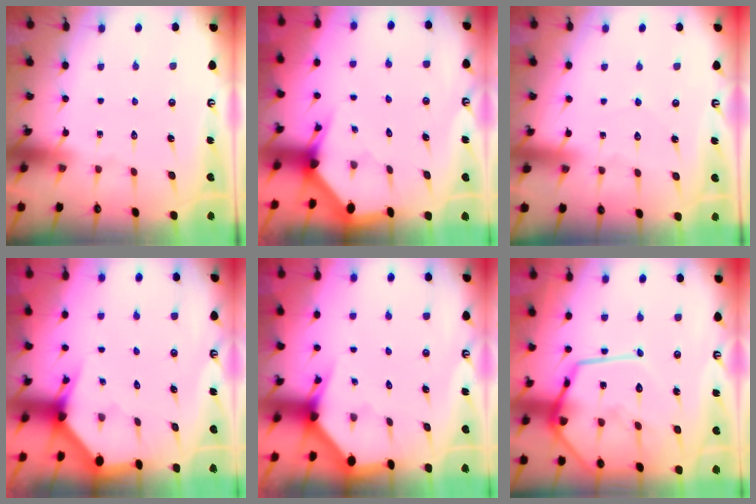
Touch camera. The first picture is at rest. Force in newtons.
{"total": 2.9, "press": 2.9, "slide": 0.1}
{"total": 2.9, "press": 2.9, "slide": 0.4}
{"total": 2.8, "press": 2.8, "slide": 0.2}
{"total": 2.8, "press": 2.8, "slide": 0.2}
{"total": 18.2, "press": 18.1, "slide": 1.7}